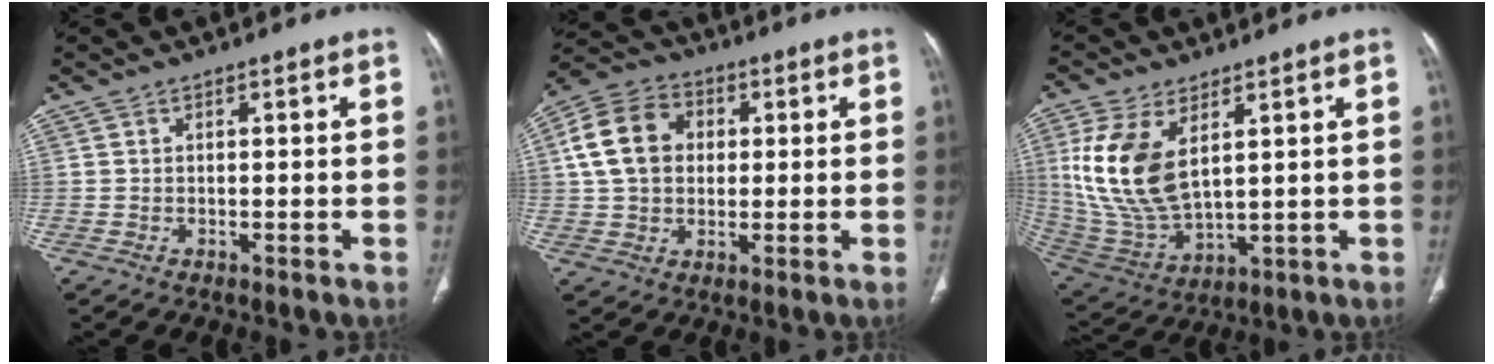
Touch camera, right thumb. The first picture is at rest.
{"total": 12.9, "force": [2.3, 9.9, 7.9], "torque": [-0.131, 0.017, 0.034]}
{"total": 15.3, "force": [4.9, 8.2, 12.0], "torque": [-0.245, -0.019, 0.116]}